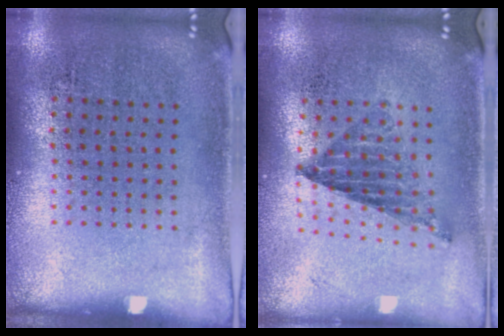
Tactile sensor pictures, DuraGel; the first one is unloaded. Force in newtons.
{"total": 0.8, "press": 0.8, "slide": 0.2}